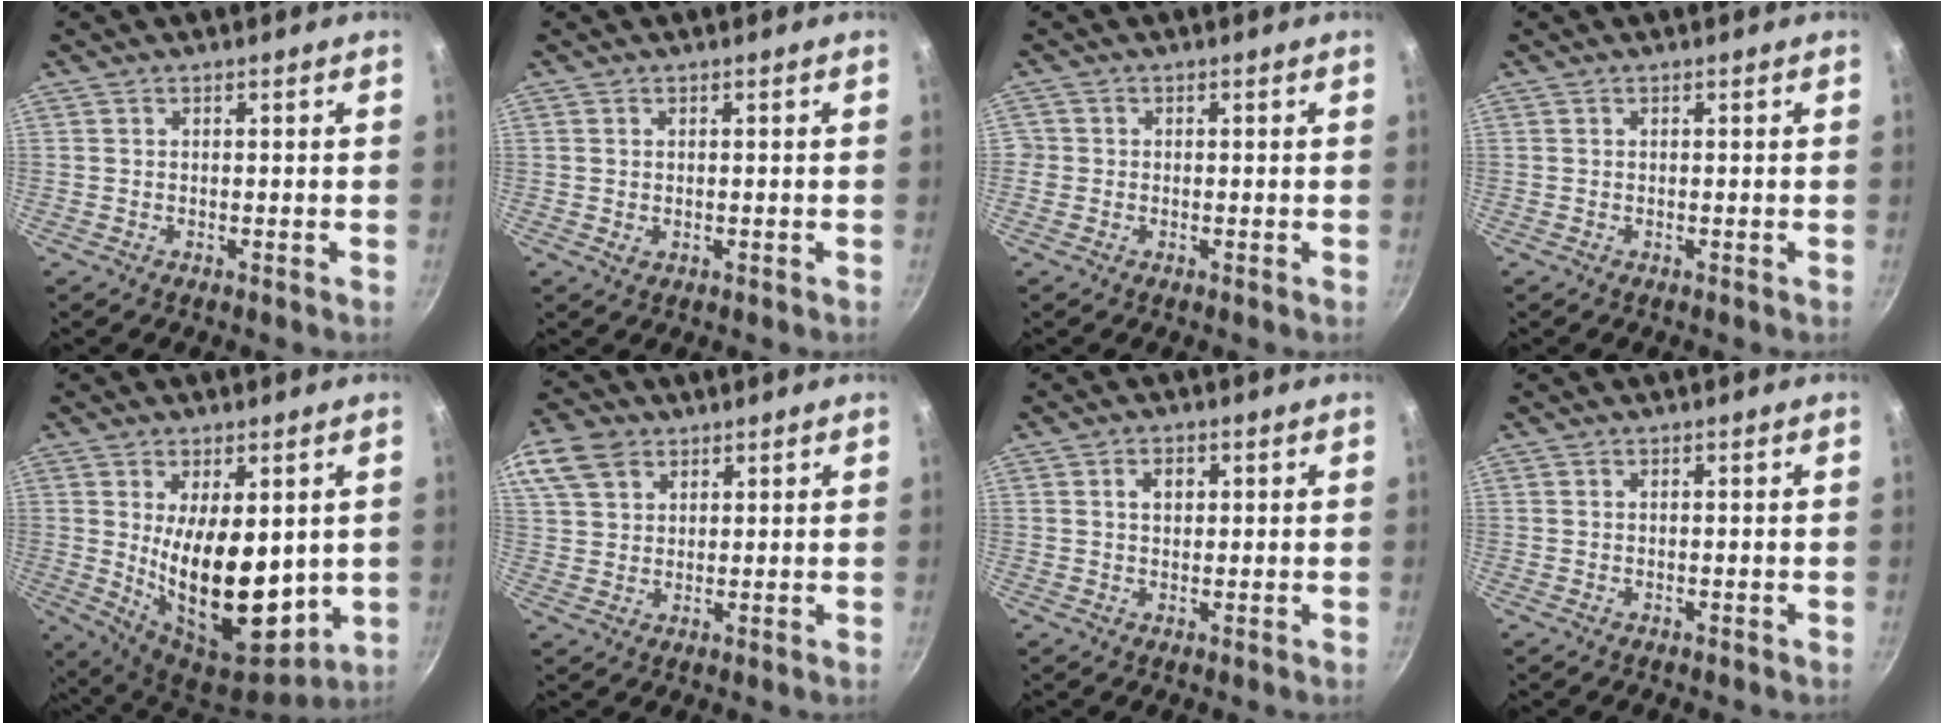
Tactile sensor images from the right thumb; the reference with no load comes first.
{"total": 1.0, "force": [0.1, 0.7, 0.6], "torque": [-0.009, -0.003, 0.002]}
{"total": 1.3, "force": [-0.3, 1.3, 0.2], "torque": [0.000, 0.003, -0.007]}
{"total": 0.0}
{"total": 18.4, "force": [1.0, 9.6, 15.6], "torque": [-0.220, -0.044, 0.039]}
{"total": 11.1, "force": [5.8, 7.8, 5.4], "torque": [-0.109, 0.008, 0.108]}
{"total": 2.9, "force": [0.8, 2.1, 1.9], "torque": [-0.016, 0.002, 0.013]}
{"total": 0.0}